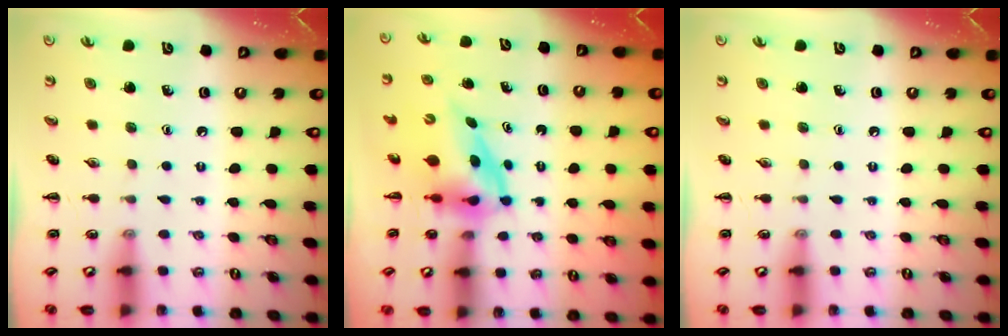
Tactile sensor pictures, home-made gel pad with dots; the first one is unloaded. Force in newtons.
{"total": 3.8, "press": 3.7, "slide": 0.6}
{"total": 0.0}